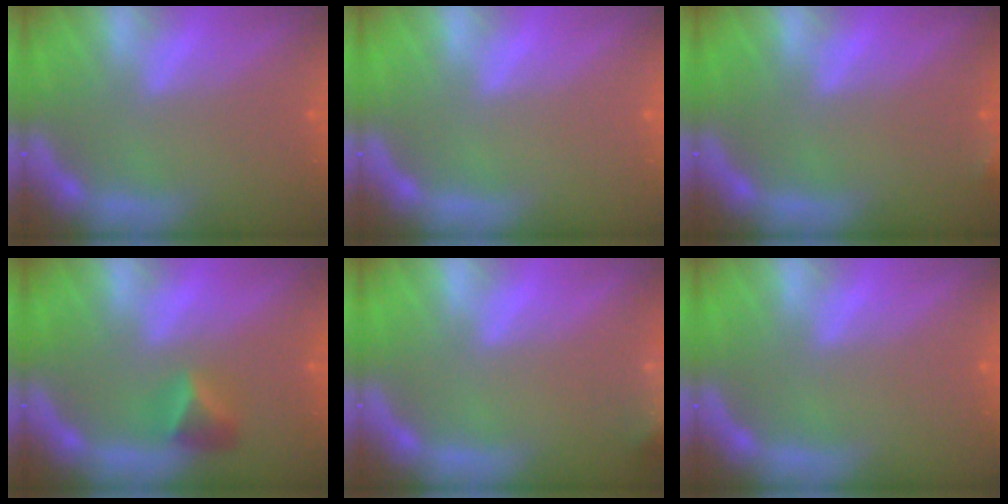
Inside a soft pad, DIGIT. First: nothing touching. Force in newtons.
{"total": 0.0}
{"total": 1.4}
{"total": 2.4}
{"total": 6.9}
{"total": 0.0}